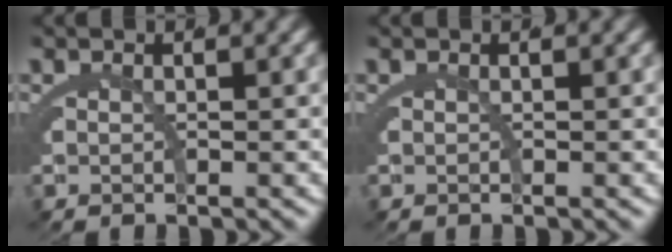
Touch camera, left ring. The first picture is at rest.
{"total": 0.0}